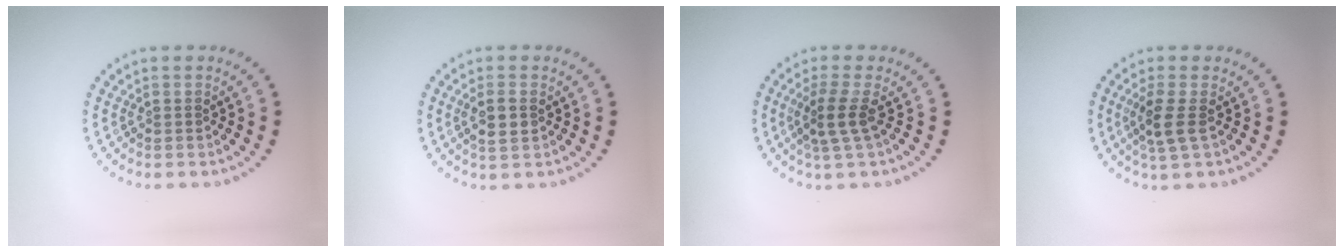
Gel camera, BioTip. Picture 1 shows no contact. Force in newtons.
{"total": 2.0, "press": 2.0, "slide": 0.6}
{"total": 2.7, "press": 1.9, "slide": 1.9}
{"total": 2.5, "press": 2.0, "slide": 1.4}